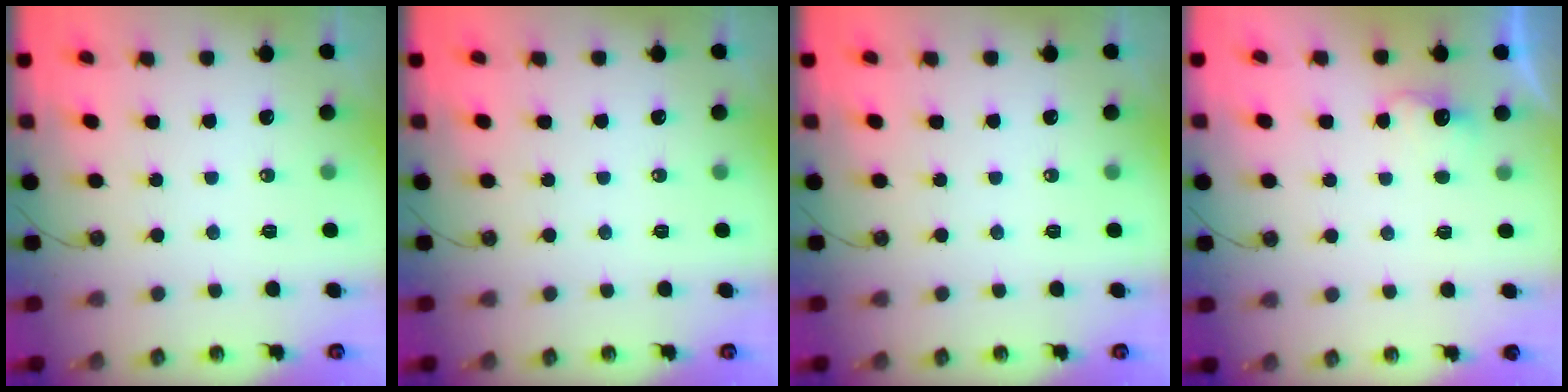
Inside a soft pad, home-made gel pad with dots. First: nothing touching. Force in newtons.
{"total": 0.0}
{"total": 0.0}
{"total": 2.8, "press": 2.7, "slide": 0.8}